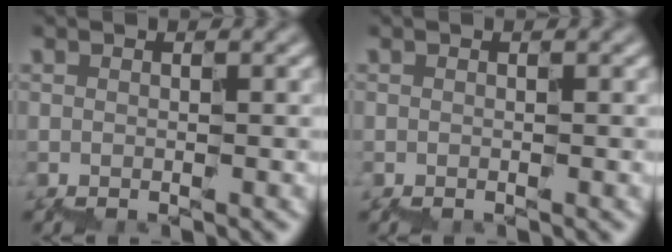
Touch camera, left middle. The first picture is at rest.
{"total": 0.0}